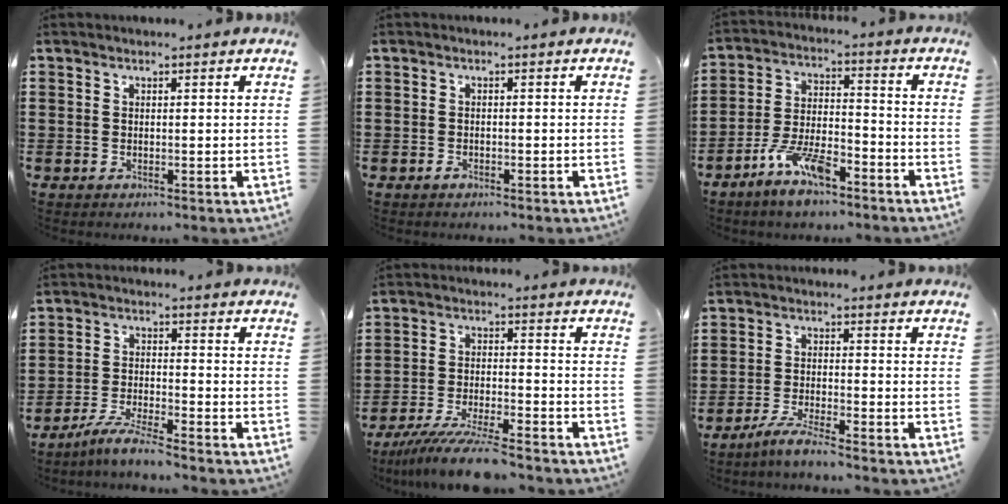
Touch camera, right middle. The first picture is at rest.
{"total": 1.1, "force": [-0.8, 0.5, 0.4], "torque": [-0.010, -0.001, -0.017]}
{"total": 8.9, "force": [-6.3, 2.6, 5.7], "torque": [-0.121, 0.003, -0.120]}
{"total": 5.2, "force": [-4.7, 0.0, 2.1], "torque": [-0.056, -0.010, -0.095]}
{"total": 8.4, "force": [-7.5, 0.4, 3.7], "torque": [-0.074, 0.000, -0.144]}
{"total": 4.3, "force": [-3.9, 0.0, 1.8], "torque": [-0.044, -0.003, -0.079]}